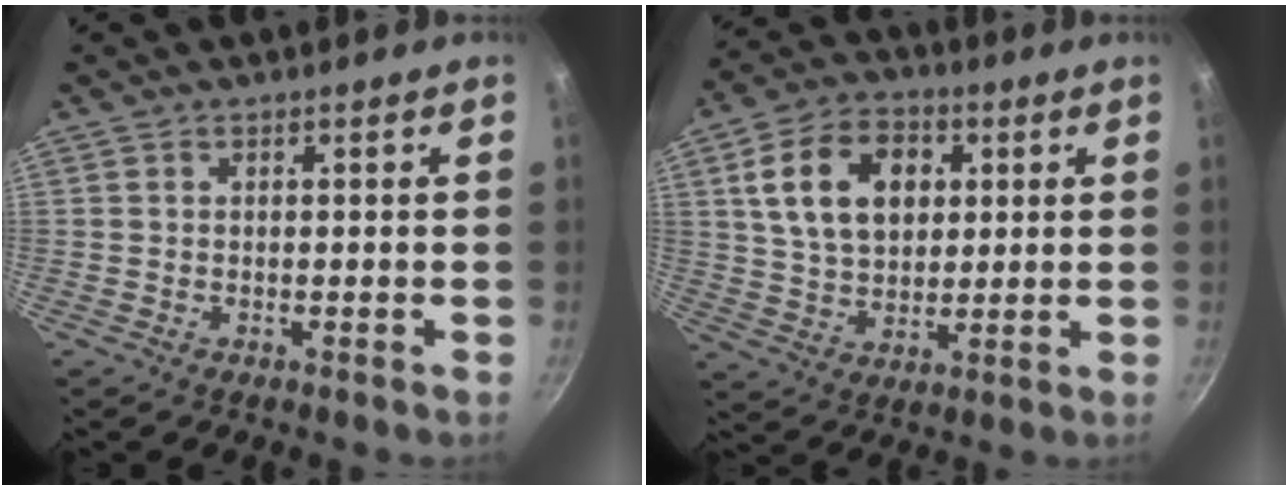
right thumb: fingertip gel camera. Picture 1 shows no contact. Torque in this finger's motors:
{"motor_torque": [-0.94, 1.51, 0.33, 0.05, 0.11]}